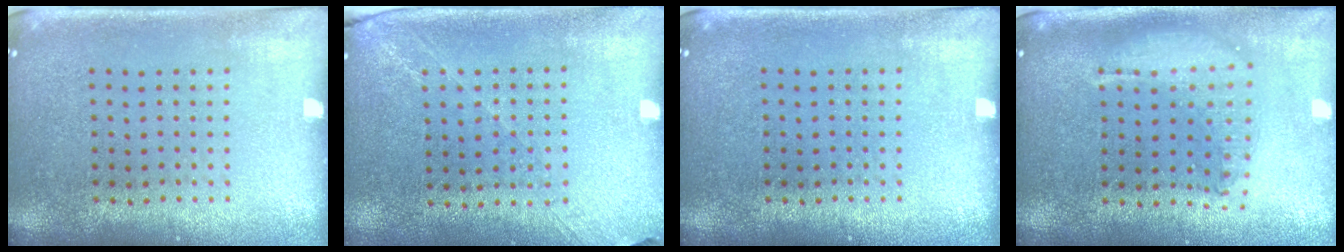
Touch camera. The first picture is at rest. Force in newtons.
{"total": 1.2, "press": 1.0, "slide": 0.7}
{"total": 0.0}
{"total": 1.8, "press": 1.6, "slide": 1.0}